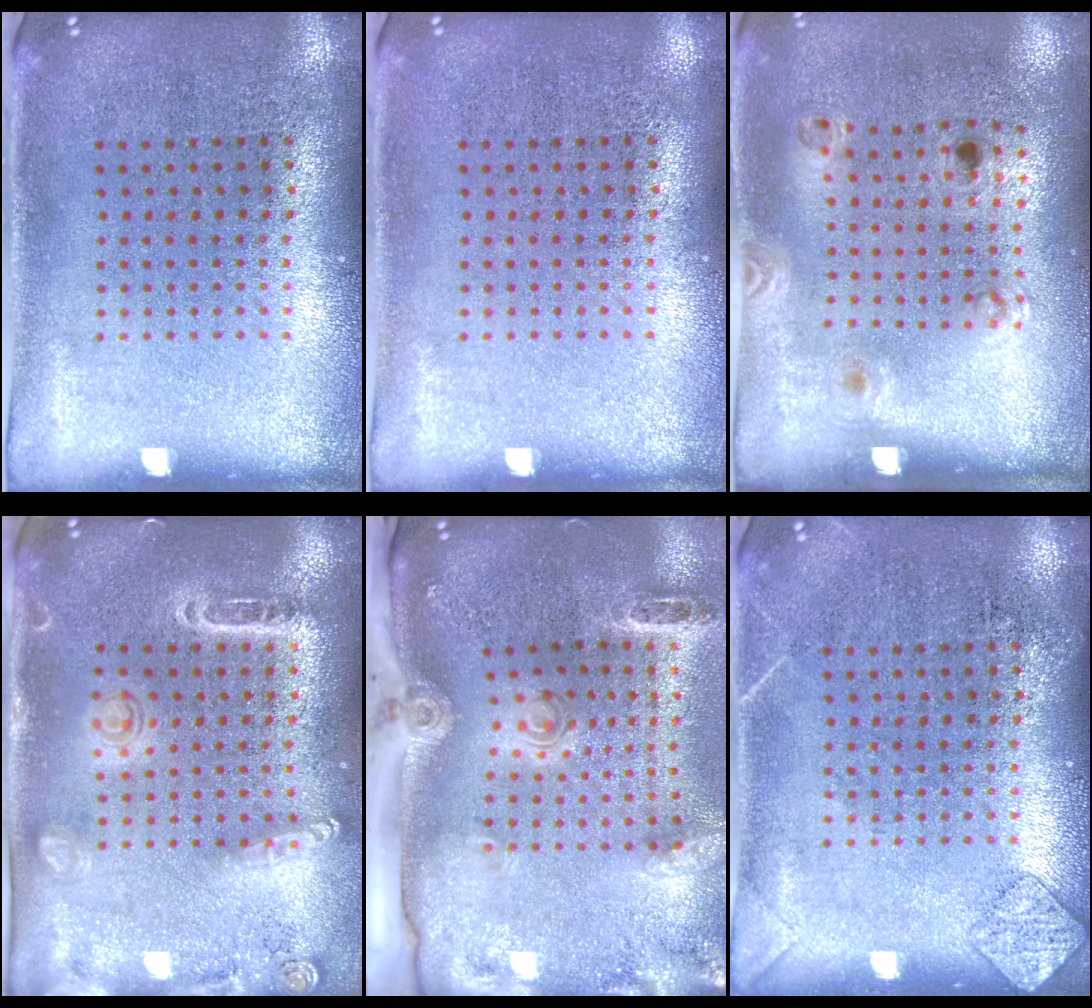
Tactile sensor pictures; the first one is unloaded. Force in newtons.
{"total": 0.0}
{"total": 1.2, "press": 0.7, "slide": 1.0}
{"total": 1.6, "press": 1.5, "slide": 0.4}
{"total": 2.9, "press": 2.1, "slide": 2.1}
{"total": 1.4, "press": 1.4, "slide": 0.1}